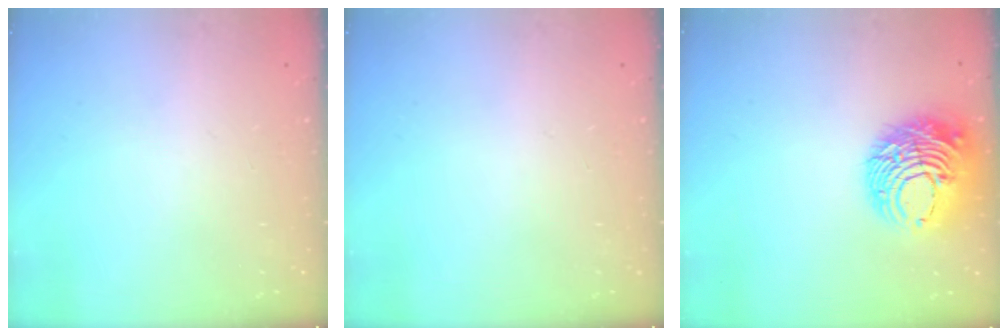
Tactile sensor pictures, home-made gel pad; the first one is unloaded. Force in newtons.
{"total": 0.0}
{"total": 12.9, "press": 12.8, "slide": 1.5}